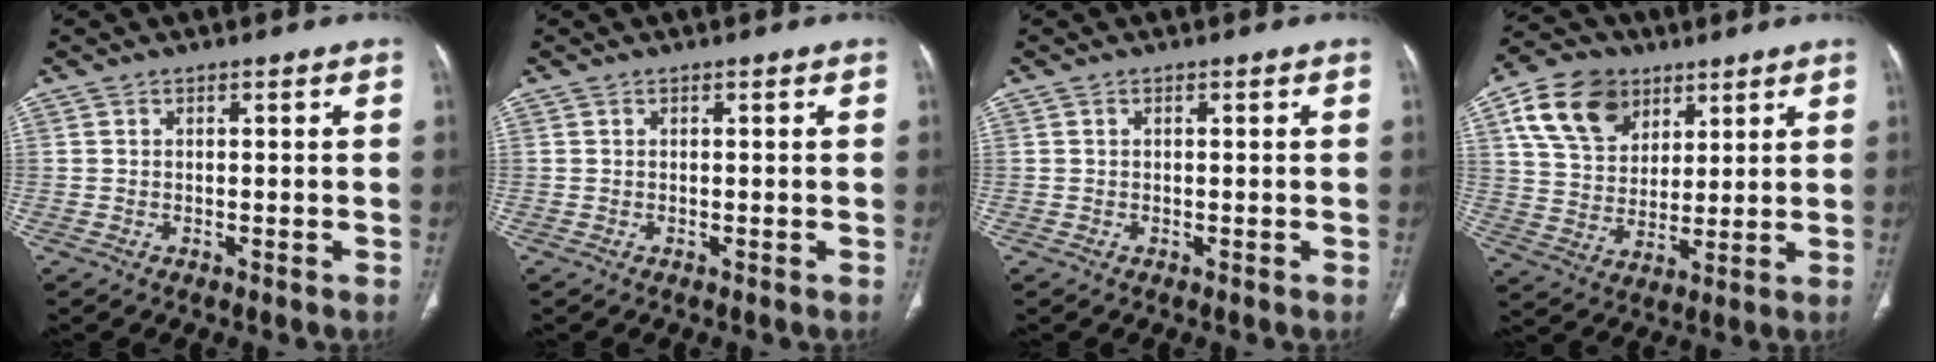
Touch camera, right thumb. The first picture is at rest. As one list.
[{"total": 0.0}, {"total": 0.0}, {"total": 14.5, "force": [6.9, 10.4, 7.3], "torque": [-0.118, -0.012, 0.131]}]